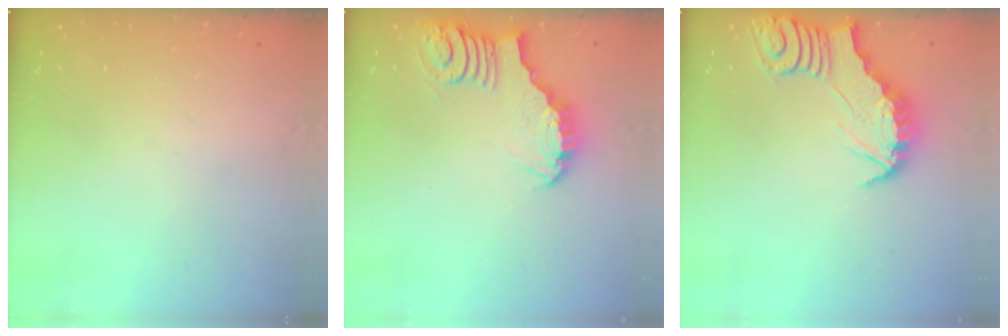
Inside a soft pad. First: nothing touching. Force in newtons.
{"total": 3.4, "press": 3.4, "slide": 0.2}
{"total": 2.9, "press": 2.8, "slide": 0.3}